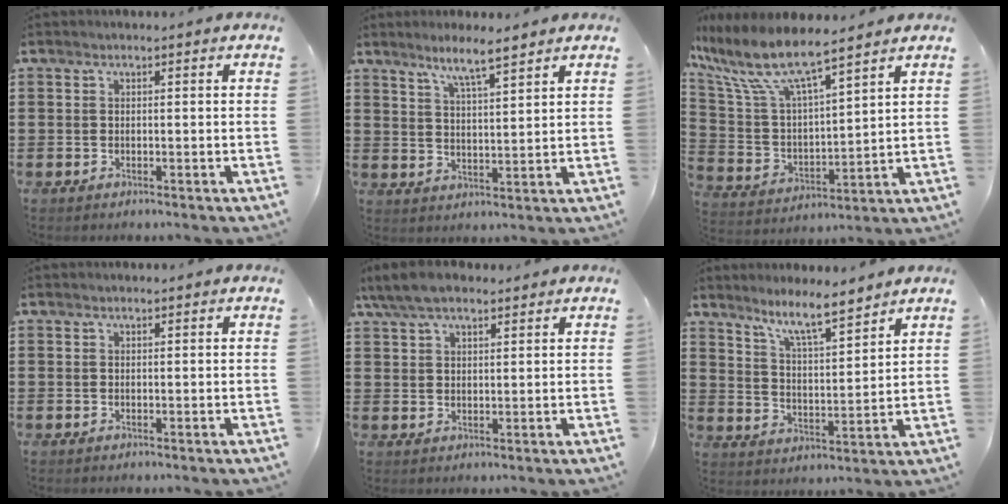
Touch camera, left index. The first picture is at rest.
{"total": 5.4, "force": [4.5, 0.1, 2.9], "torque": [-0.070, -0.010, 0.080]}
{"total": 9.9, "force": [7.8, 1.8, 5.8], "torque": [-0.152, -0.045, 0.129]}
{"total": 0.0}
{"total": 5.9, "force": [4.5, 2.0, 3.3], "torque": [-0.075, -0.001, 0.084]}
{"total": 7.4, "force": [6.4, 0.5, 3.7], "torque": [-0.085, -0.033, 0.110]}